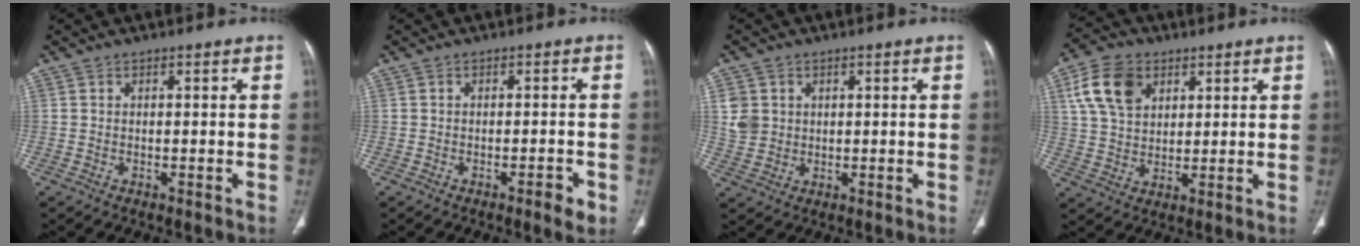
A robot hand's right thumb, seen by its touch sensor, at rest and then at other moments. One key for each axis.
{"total": 2.8, "fx": -1.5, "fy": 0.8, "fz": 2.3, "tx": -0.029, "ty": 0.004, "tz": -0.020}
{"total": 4.8, "fx": 1.3, "fy": 4.2, "fz": 1.9, "tx": -0.021, "ty": -0.004, "tz": 0.031}
{"total": 10.9, "fx": 4.5, "fy": 7.6, "fz": 6.4, "tx": -0.104, "ty": -0.005, "tz": 0.087}